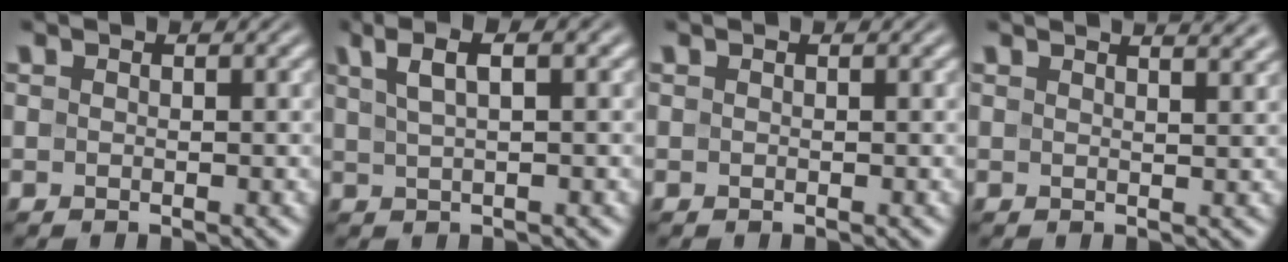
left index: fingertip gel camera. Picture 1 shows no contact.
{"total": 4.8, "force": [2.6, 1.4, 3.8], "torque": [-0.060, 0.013, 0.031]}
{"total": 0.0}
{"total": 4.9, "force": [3.6, 1.9, 2.6], "torque": [-0.003, 0.032, 0.010]}